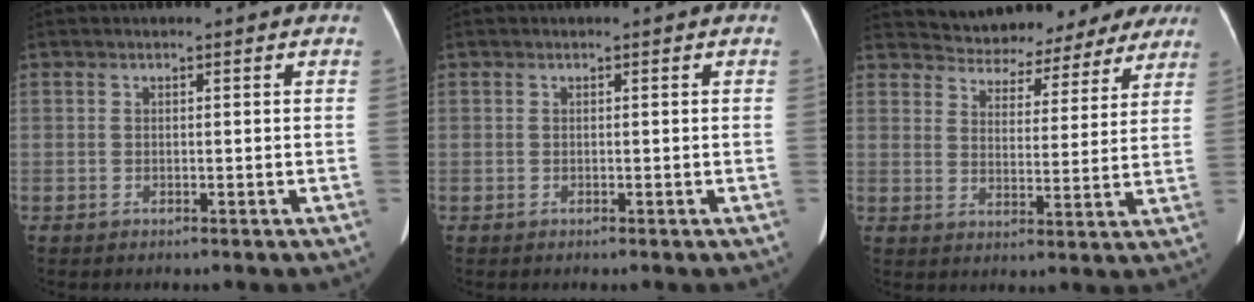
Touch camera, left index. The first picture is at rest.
{"total": 0.0}
{"total": 17.4, "force": [16.1, 5.9, 3.1], "torque": [-0.030, -0.007, 0.194]}